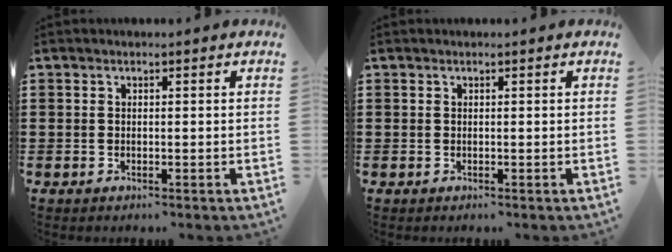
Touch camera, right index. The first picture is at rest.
{"total": 0.0}